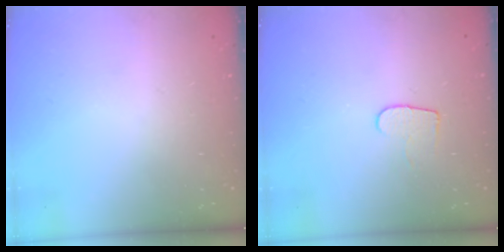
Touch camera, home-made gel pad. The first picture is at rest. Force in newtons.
{"total": 6.3, "press": 6.3, "slide": 0.6}